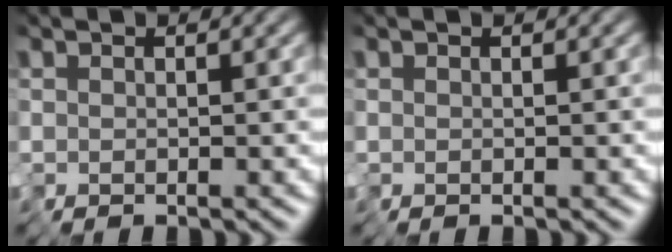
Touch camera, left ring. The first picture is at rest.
{"total": 0.0}